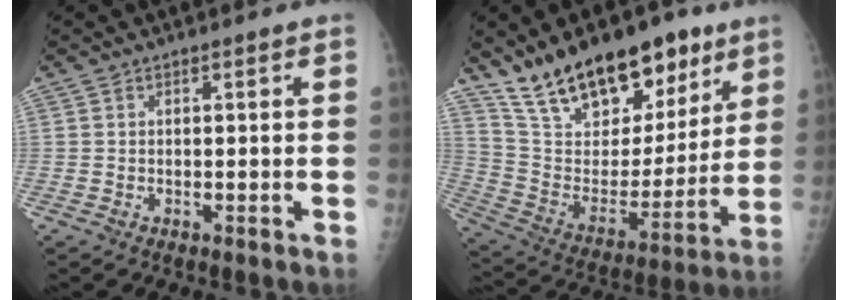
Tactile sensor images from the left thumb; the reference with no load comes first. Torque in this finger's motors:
{"motor_torque": [0.52, 0.52, 1.32, -1.44, 0.11]}